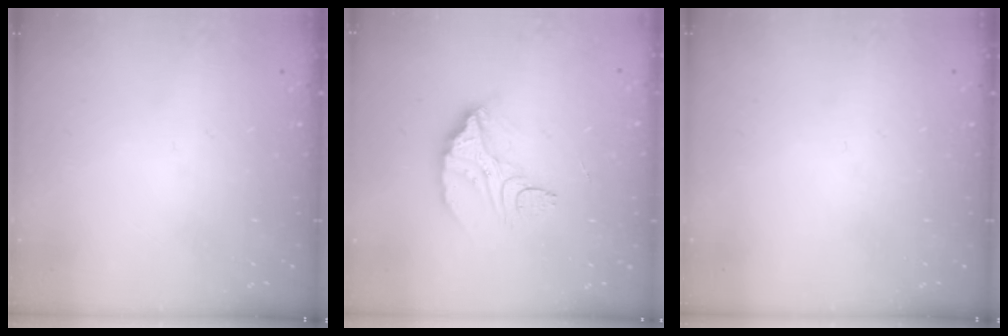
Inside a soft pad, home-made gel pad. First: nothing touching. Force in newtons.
{"total": 9.8, "press": 9.7, "slide": 0.8}
{"total": 0.0}